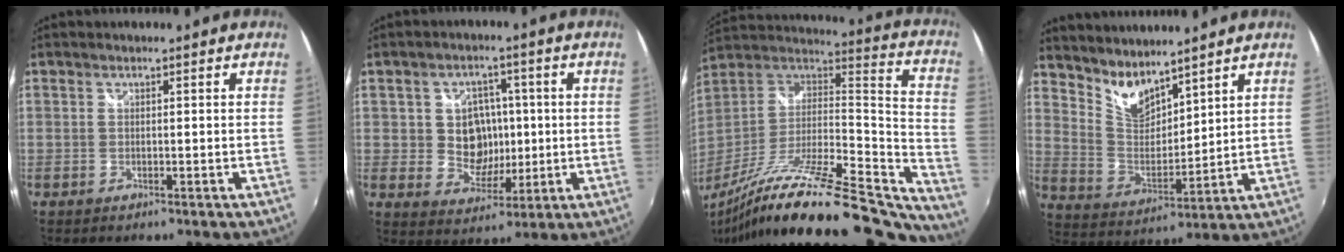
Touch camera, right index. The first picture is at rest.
{"total": 8.4, "force": [0.4, 7.6, 3.8], "torque": [-0.078, 0.011, 0.016]}
{"total": 32.6, "force": [-26.0, 6.0, 18.7], "torque": [-0.255, -0.049, -0.405]}
{"total": 9.0, "force": [7.7, 3.0, 3.7], "torque": [-0.071, -0.008, 0.155]}